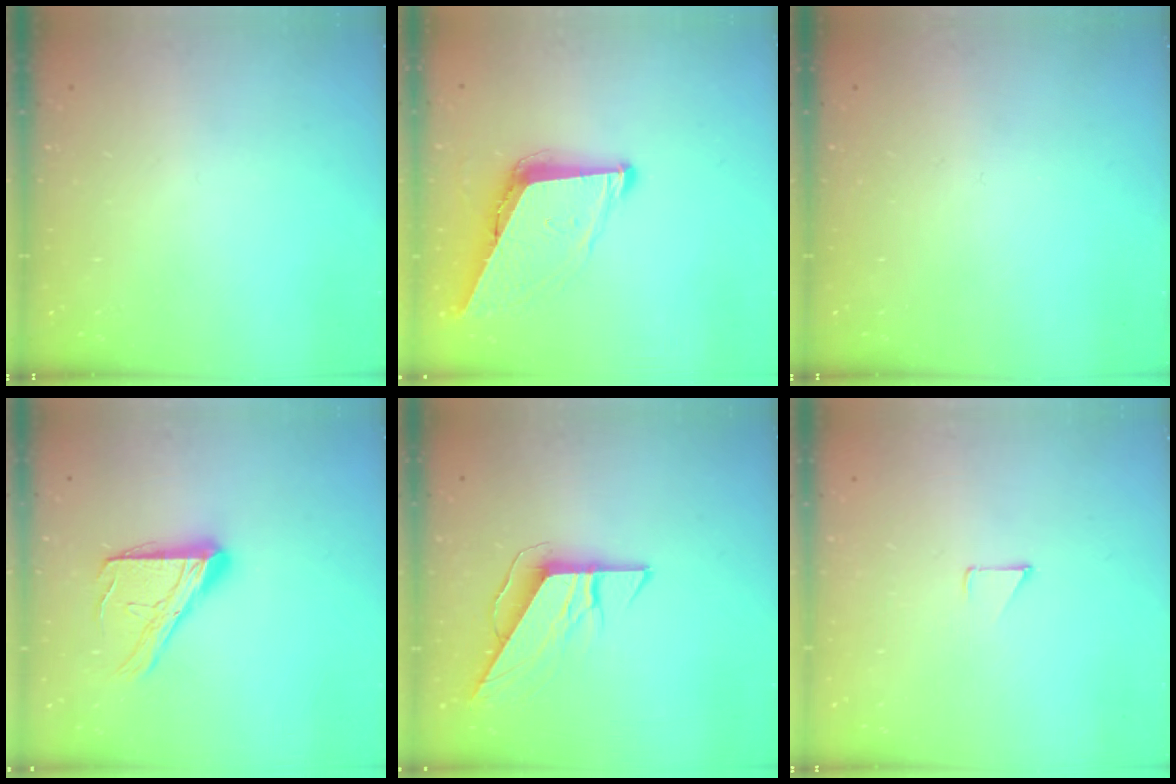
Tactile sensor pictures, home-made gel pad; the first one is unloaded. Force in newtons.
{"total": 9.3, "press": 8.7, "slide": 3.2}
{"total": 0.0}
{"total": 14.7, "press": 14.7, "slide": 1.1}
{"total": 8.3, "press": 8.3, "slide": 0.2}
{"total": 2.9, "press": 2.8, "slide": 0.3}